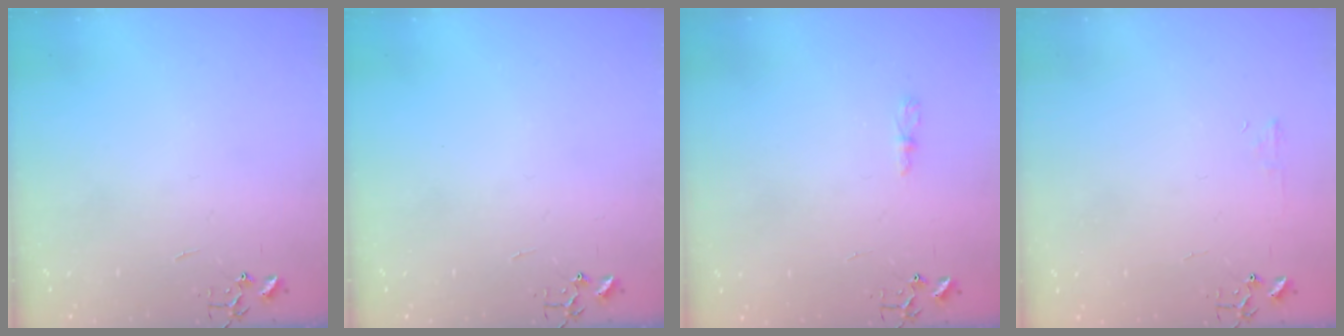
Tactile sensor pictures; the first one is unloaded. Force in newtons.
{"total": 0.0}
{"total": 3.5, "press": 3.5, "slide": 0.5}
{"total": 4.8, "press": 4.7, "slide": 0.7}